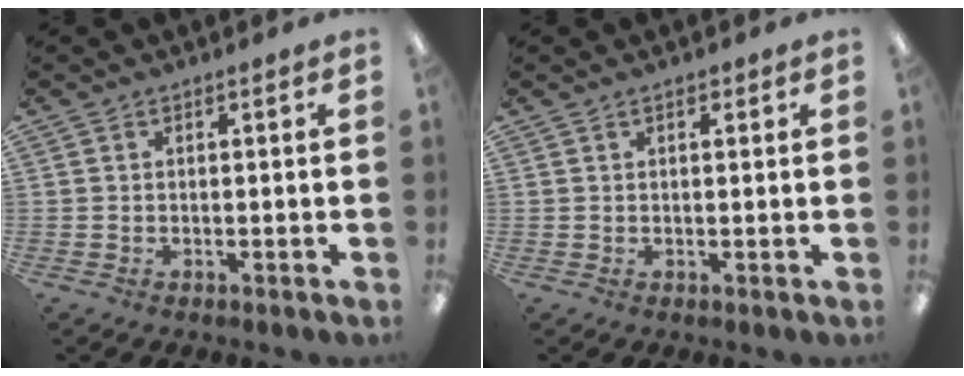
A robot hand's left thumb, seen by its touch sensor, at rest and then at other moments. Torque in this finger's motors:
{"motor_torque": [-0.16, 0.01, -0.32, -0.24, 0.03]}